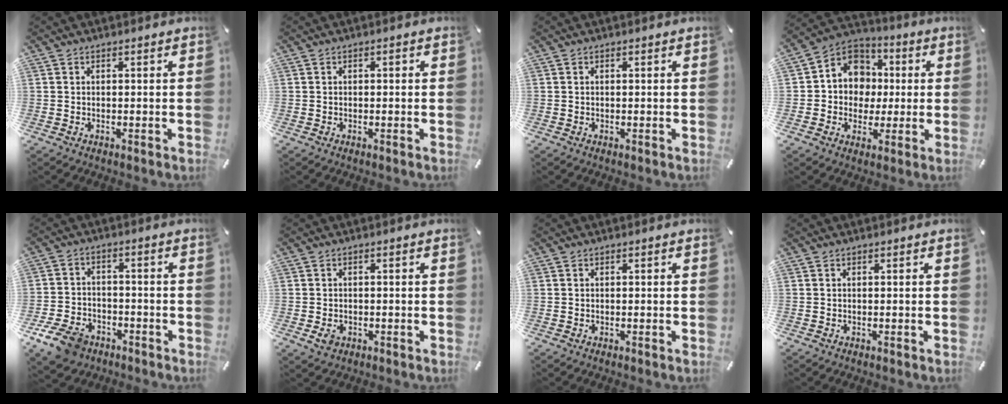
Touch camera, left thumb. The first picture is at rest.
{"total": 0.7, "force": [-0.2, 0.4, 0.5], "torque": [-0.010, 0.001, -0.005]}
{"total": 0.0}
{"total": 10.2, "force": [0.2, 9.9, 2.6], "torque": [-0.048, 0.004, 0.010]}
{"total": 9.1, "force": [-5.7, 5.9, 3.8], "torque": [-0.087, 0.031, -0.108]}
{"total": 2.4, "force": [-0.9, 1.8, 1.3], "torque": [-0.029, 0.001, -0.019]}
{"total": 0.0}
{"total": 0.0}